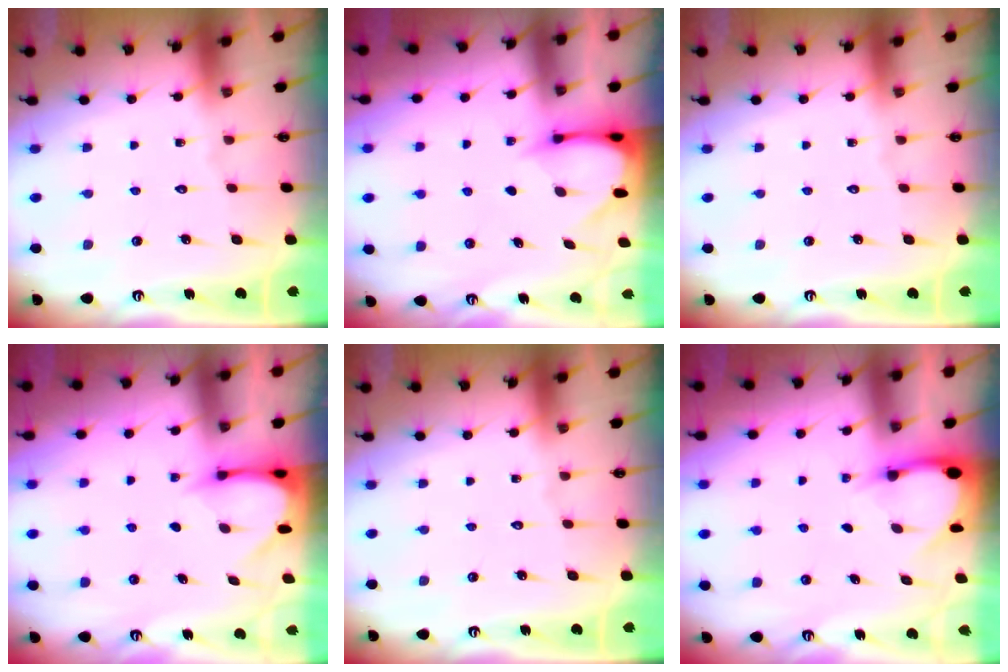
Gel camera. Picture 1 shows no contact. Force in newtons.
{"total": 3.3, "press": 3.3, "slide": 0.3}
{"total": 0.0}
{"total": 3.7, "press": 3.7, "slide": 0.3}
{"total": 0.0}
{"total": 3.3, "press": 3.3, "slide": 0.2}